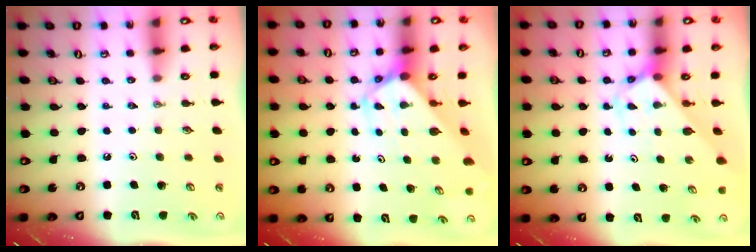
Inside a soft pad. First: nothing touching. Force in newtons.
{"total": 3.1, "press": 3.1, "slide": 0.3}
{"total": 3.0, "press": 3.0, "slide": 0.2}